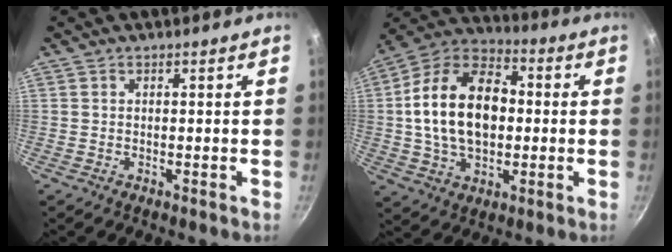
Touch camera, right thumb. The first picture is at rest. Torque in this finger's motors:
{"motor_torque": [-0.07, 0.97, 0.46, 0.27, 0.20]}